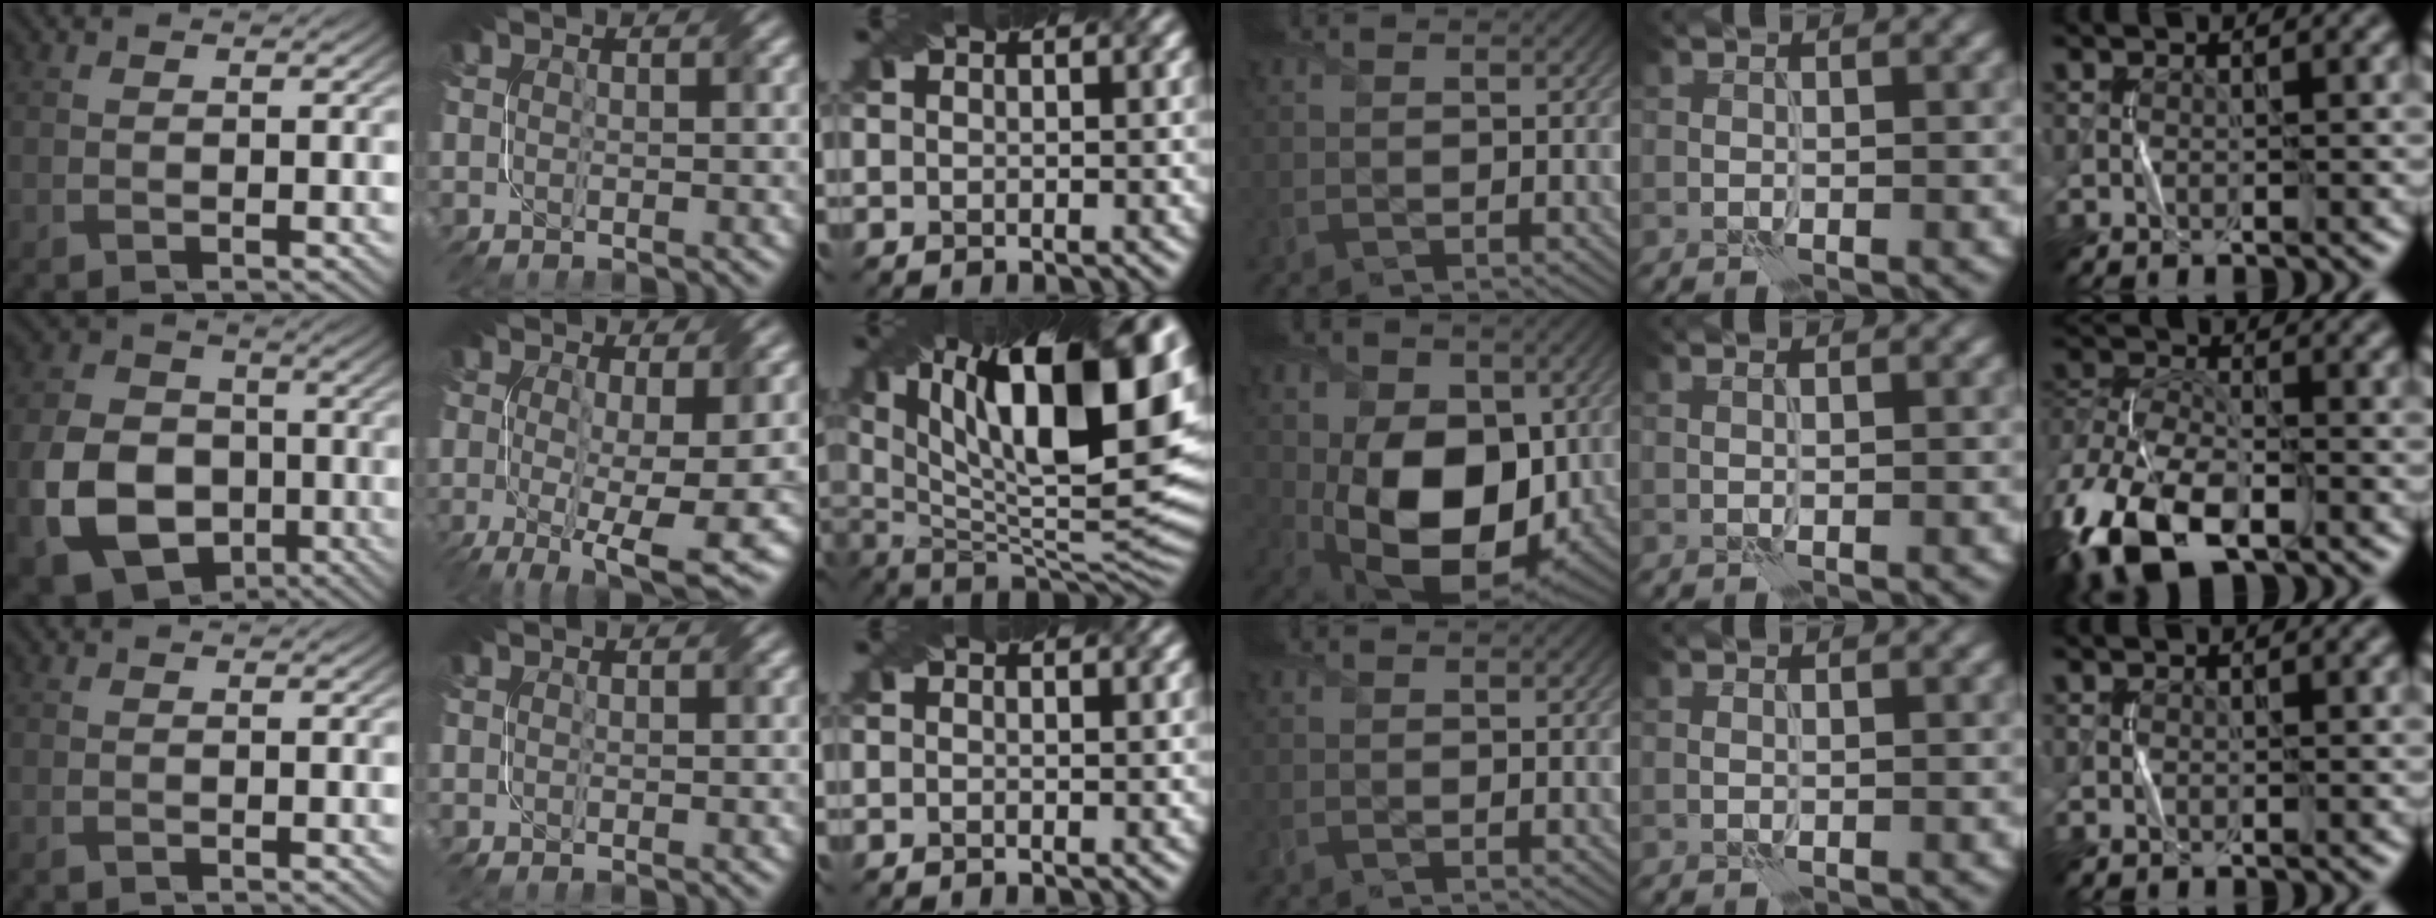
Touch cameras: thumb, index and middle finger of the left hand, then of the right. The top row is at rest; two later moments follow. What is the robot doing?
{"motion": "fold", "object": "netting"}